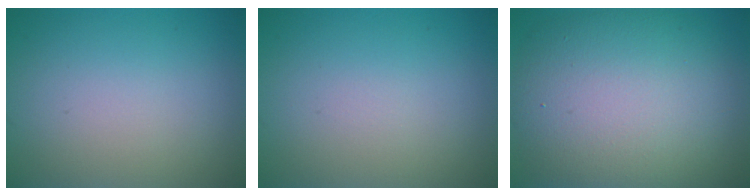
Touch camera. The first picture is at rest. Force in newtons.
{"total": 0.0}
{"total": 12.5, "press": 12.4, "slide": 0.9}